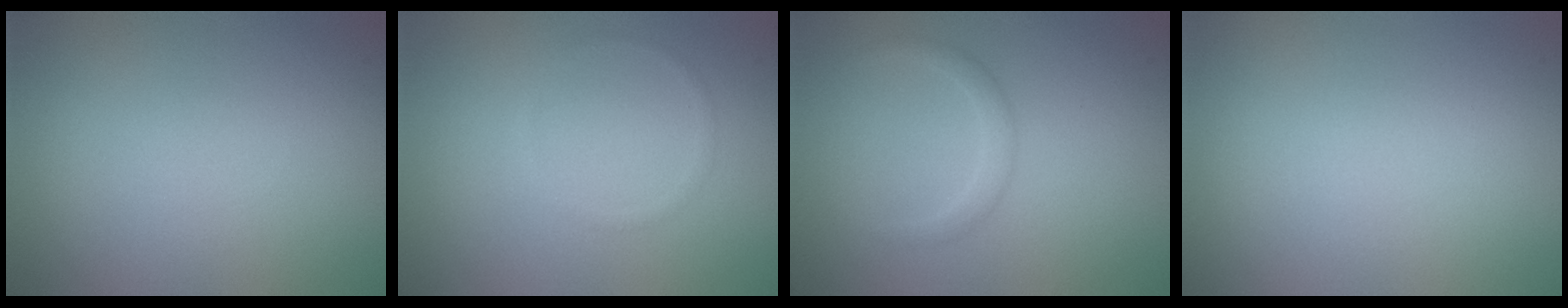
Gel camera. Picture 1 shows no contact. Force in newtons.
{"total": 0.6, "press": 0.6, "slide": 0.1}
{"total": 1.2, "press": 1.2, "slide": 0.0}
{"total": 0.0}